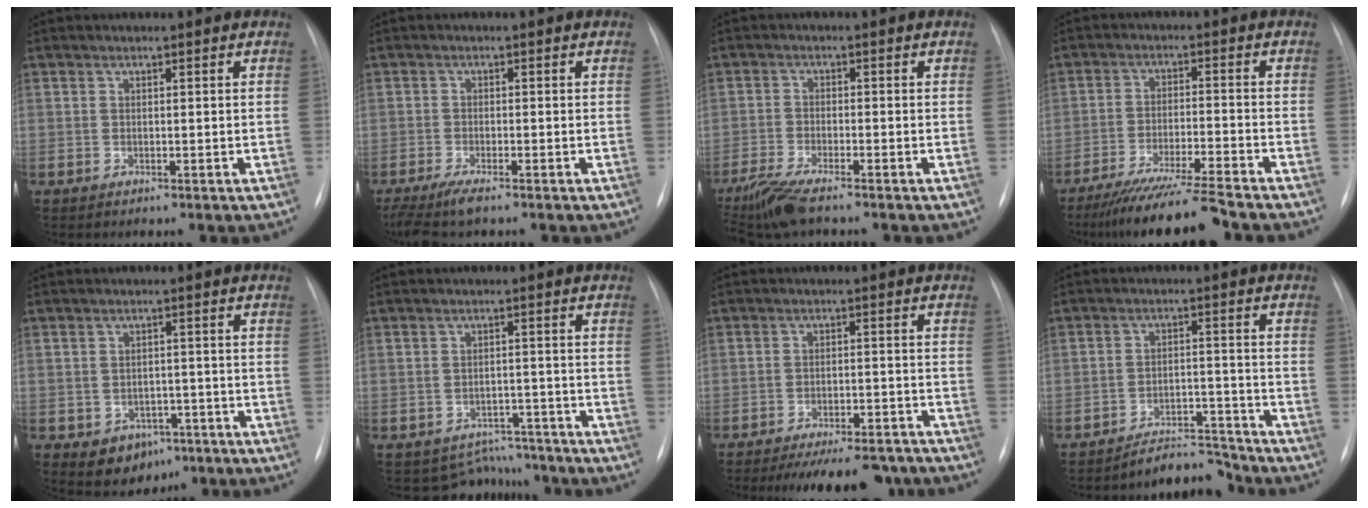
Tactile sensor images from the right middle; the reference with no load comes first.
{"total": 5.4, "force": [-4.1, 0.5, 3.4], "torque": [-0.067, -0.016, -0.072]}
{"total": 7.2, "force": [-5.9, 0.6, 4.2], "torque": [-0.088, -0.022, -0.108]}
{"total": 11.9, "force": [-10.3, -1.2, 5.7], "torque": [-0.086, -0.034, -0.170]}
{"total": 5.9, "force": [-3.0, 4.4, 2.6], "torque": [-0.039, 0.006, -0.031]}
{"total": 6.5, "force": [-5.9, 2.4, -1.1], "torque": [0.020, 0.025, -0.074]}
{"total": 13.4, "force": [-11.9, 3.8, 5.0], "torque": [-0.066, 0.004, -0.152]}
{"total": 5.9, "force": [-5.8, 0.9, -0.1], "torque": [0.007, 0.018, -0.089]}